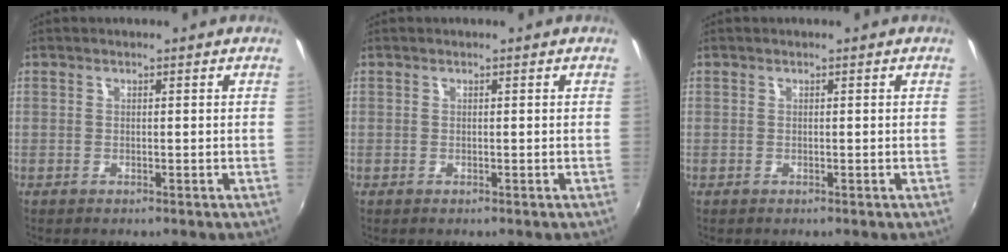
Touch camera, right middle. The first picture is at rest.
{"total": 0.0}
{"total": 0.0}